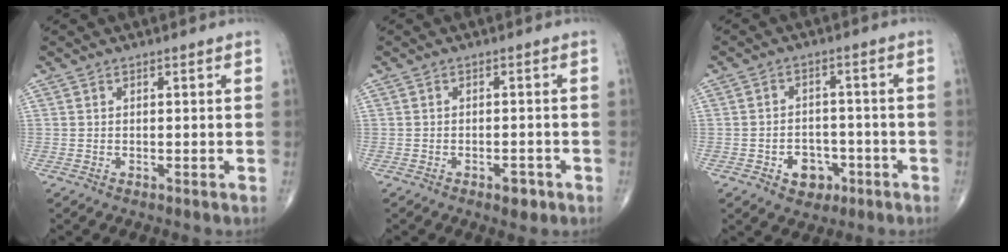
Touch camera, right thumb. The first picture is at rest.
{"total": 2.6, "force": [-1.5, 1.3, 1.8], "torque": [-0.017, 0.004, -0.018]}
{"total": 6.1, "force": [-2.7, 4.6, 2.9], "torque": [-0.018, 0.024, -0.035]}